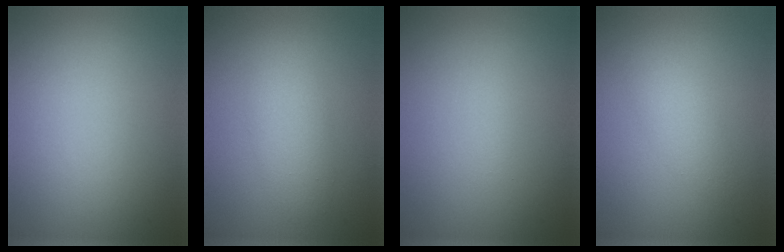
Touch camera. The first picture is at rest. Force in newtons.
{"total": 2.7, "press": 2.7, "slide": 0.0}
{"total": 0.6, "press": 0.6, "slide": 0.0}
{"total": 1.8, "press": 1.8, "slide": 0.1}